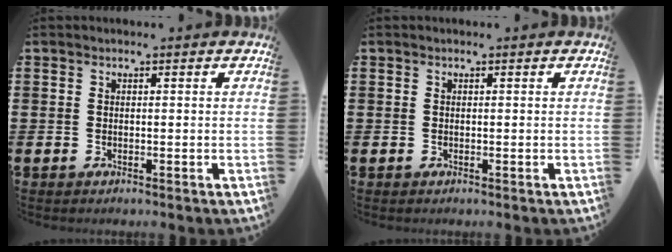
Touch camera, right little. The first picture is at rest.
{"total": 0.0}